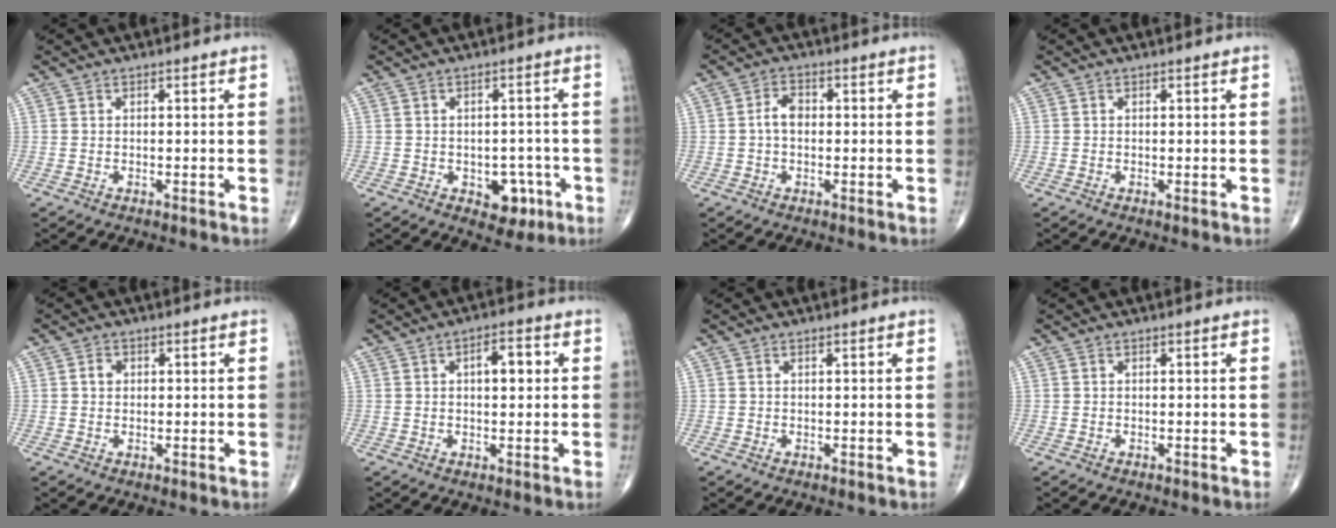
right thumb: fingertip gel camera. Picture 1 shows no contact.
{"total": 5.9, "force": [-2.3, 4.0, 3.7], "torque": [-0.016, 0.014, -0.022]}
{"total": 3.5, "force": [-0.1, 2.3, 2.6], "torque": [-0.043, 0.013, -0.008]}
{"total": 0.0}
{"total": 1.7, "force": [0.3, 1.4, 0.8], "torque": [-0.009, 0.003, 0.003]}
{"total": 5.1, "force": [1.1, 2.3, 4.5], "torque": [-0.057, 0.007, 0.015]}
{"total": 0.0}
{"total": 0.0}